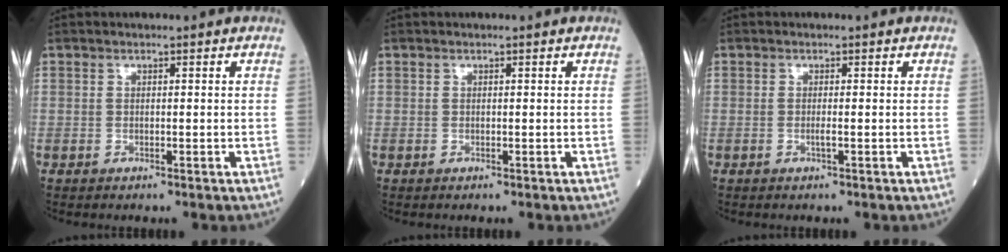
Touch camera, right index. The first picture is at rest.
{"total": 0.0}
{"total": 0.9, "force": [-0.2, -0.1, 0.8], "torque": [-0.019, -0.002, -0.005]}